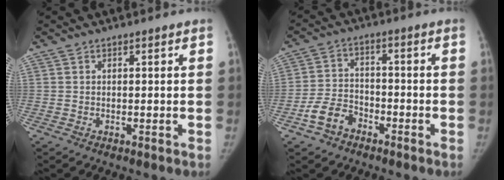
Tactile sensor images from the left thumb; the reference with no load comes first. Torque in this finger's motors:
{"motor_torque": [-0.87, 0.62, 0.32, -0.19, 0.07]}